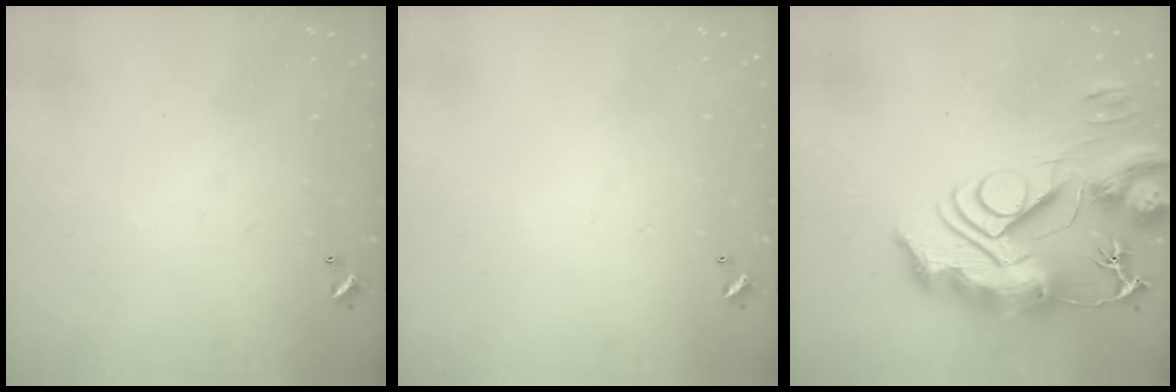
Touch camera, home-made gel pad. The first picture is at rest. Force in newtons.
{"total": 0.0}
{"total": 0.5, "press": 0.5, "slide": 0.0}